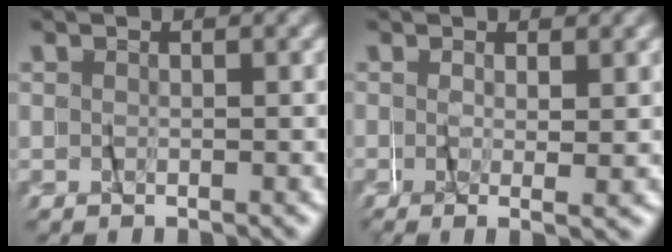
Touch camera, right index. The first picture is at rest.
{"total": 2.6, "force": [-1.1, -2.3, -0.3], "torque": [0.001, -0.013, -0.010]}